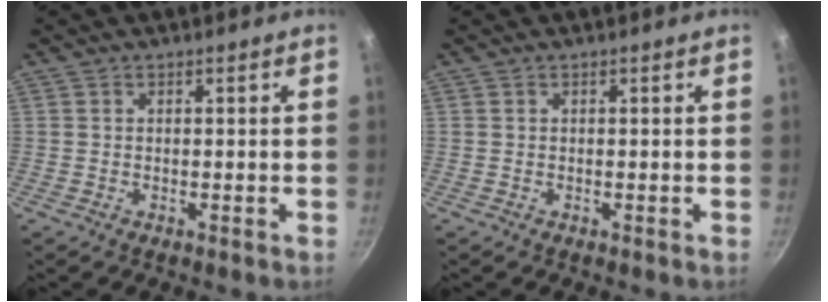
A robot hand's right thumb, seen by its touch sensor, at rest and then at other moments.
{"total": 0.0}